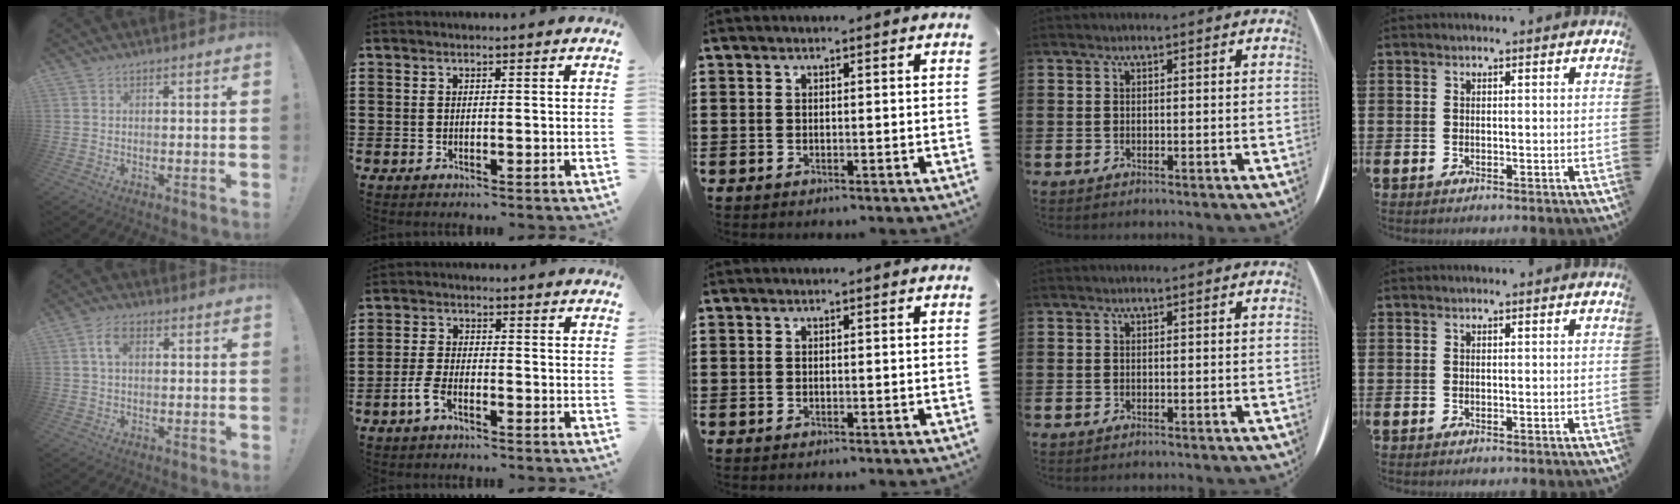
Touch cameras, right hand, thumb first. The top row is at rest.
{"thumb": {"total": 5.4, "force": [1.6, 3.2, 4.1], "torque": [-0.073, 0.007, 0.028]}, "index": {"total": 3.3, "force": [-2.1, 1.2, 2.3], "torque": [-0.061, -0.002, -0.045]}}